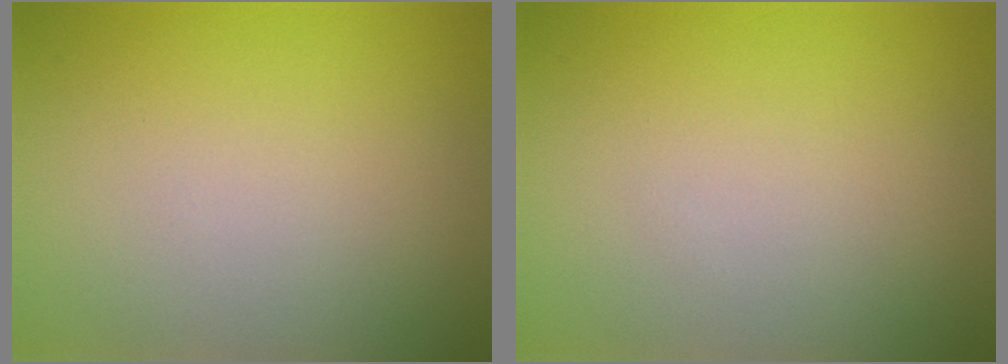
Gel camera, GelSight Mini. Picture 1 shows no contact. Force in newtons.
{"total": 0.0}